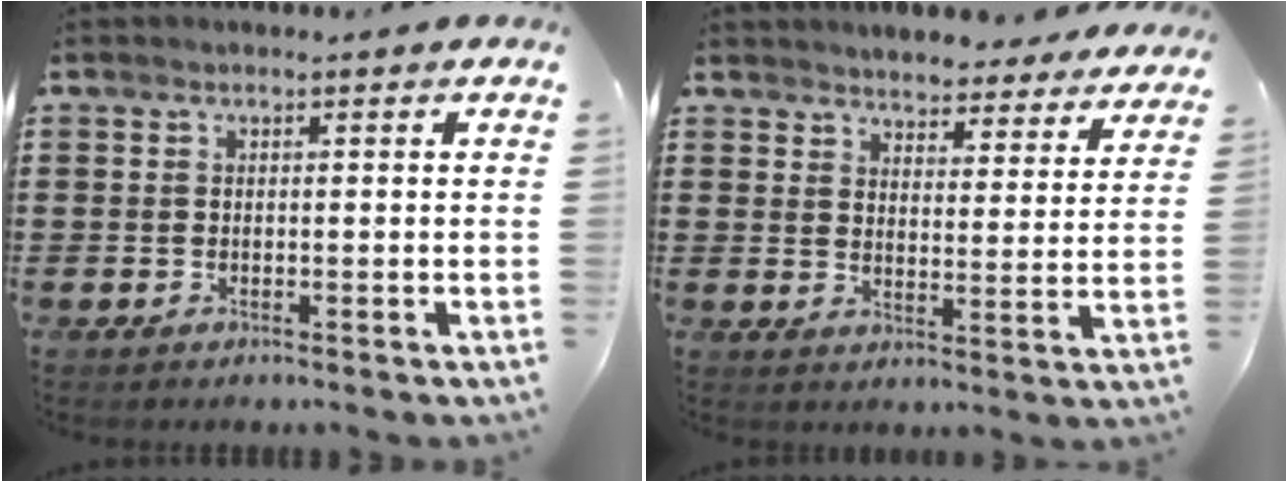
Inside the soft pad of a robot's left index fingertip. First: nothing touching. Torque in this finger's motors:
{"motor_torque": [2.14, 0.00, 0.31, 0.10]}